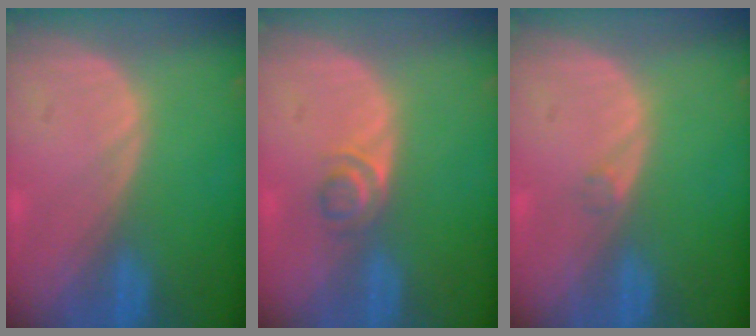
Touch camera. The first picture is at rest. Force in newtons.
{"total": 2.5, "press": 2.4, "slide": 0.8}
{"total": 0.8, "press": 0.8, "slide": 0.1}